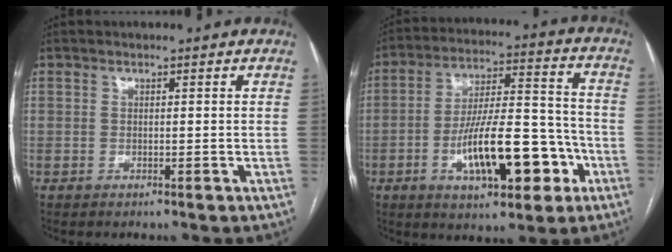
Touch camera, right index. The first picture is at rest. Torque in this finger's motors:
{"motor_torque": [1.09, -0.86, 0.74, 0.21]}